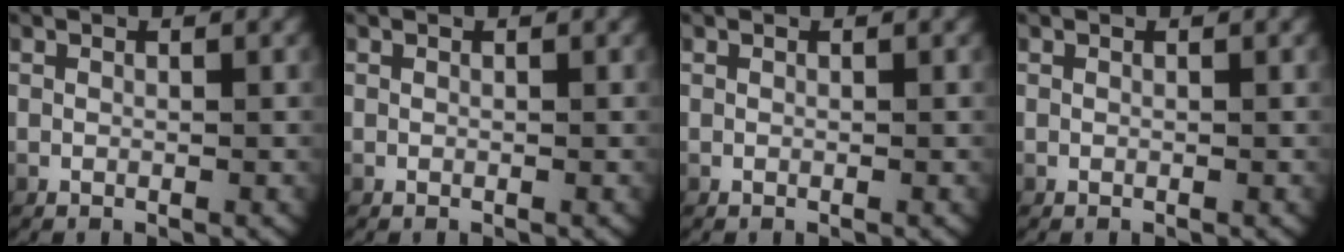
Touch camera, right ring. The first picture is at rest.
{"total": 0.0}
{"total": 0.0}
{"total": 0.0}